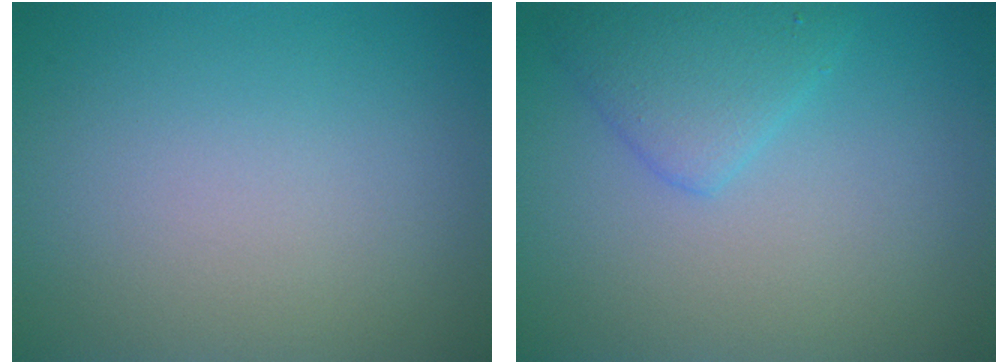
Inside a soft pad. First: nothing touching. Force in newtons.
{"total": 2.8, "press": 2.8, "slide": 0.2}